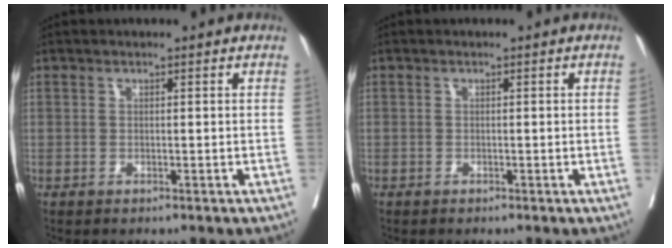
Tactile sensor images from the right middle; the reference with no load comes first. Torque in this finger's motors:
{"motor_torque": [1.01, -1.13, 0.10, -0.21]}